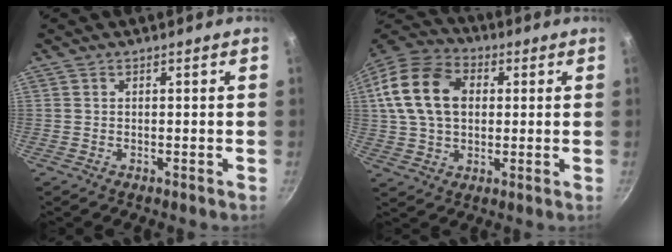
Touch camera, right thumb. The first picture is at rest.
{"total": 16.9, "force": [3.2, 12.1, 11.3], "torque": [-0.193, 0.020, 0.049]}